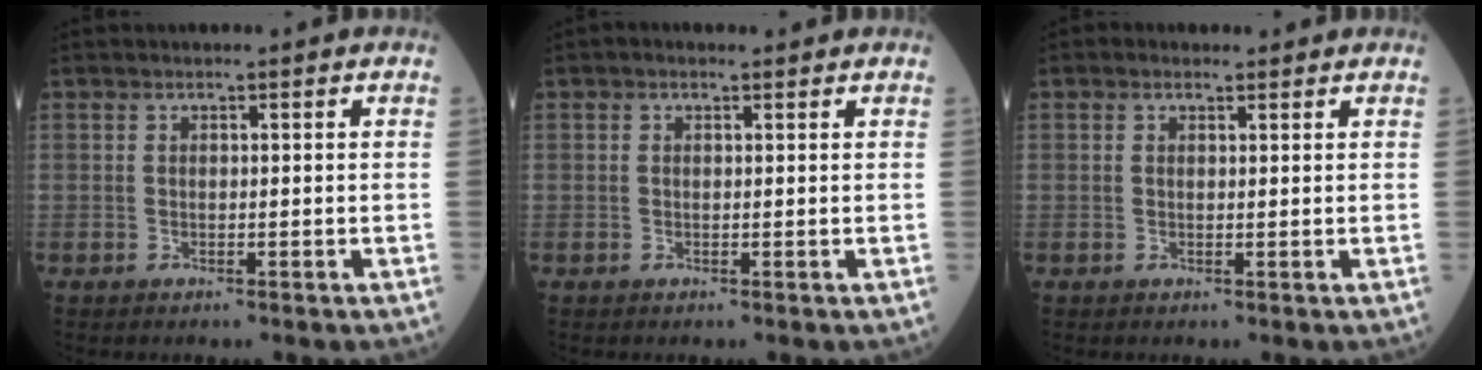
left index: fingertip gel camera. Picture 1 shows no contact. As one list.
[{"total": 0.6, "force": [-0.1, 0.6, 0.2], "torque": [-0.003, 0.004, -0.010]}, {"total": 0.9, "force": [0.2, 0.8, 0.3], "torque": [-0.010, 0.007, -0.003]}]